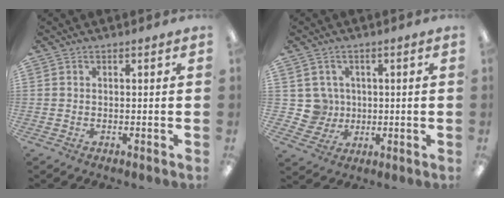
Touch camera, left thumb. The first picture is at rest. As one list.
[{"total": 6.6, "force": [1.5, 6.5, 0.4], "torque": [-0.018, -0.001, 0.032]}]